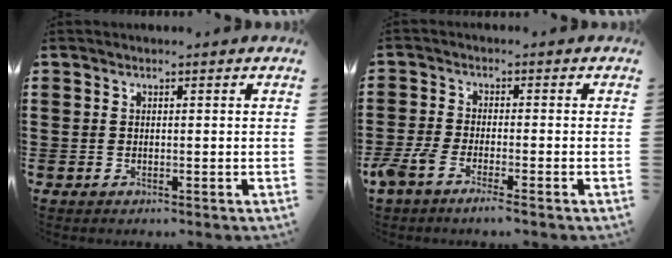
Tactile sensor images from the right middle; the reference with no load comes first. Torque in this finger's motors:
{"motor_torque": [1.09, -0.47, 0.31, 0.14]}